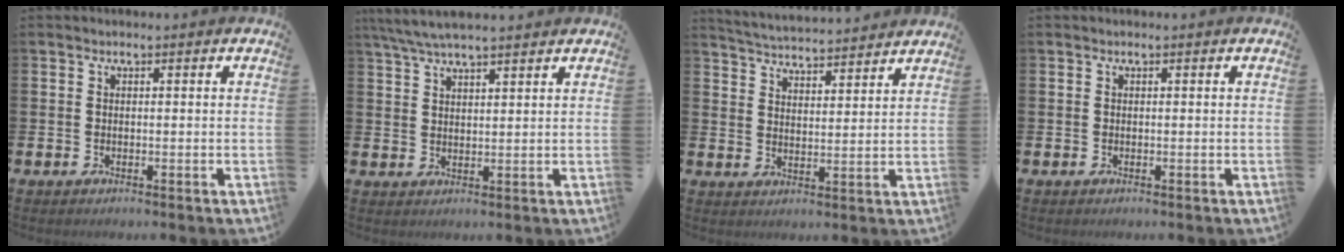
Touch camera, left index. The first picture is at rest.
{"total": 5.2, "force": [4.7, 0.7, 2.2], "torque": [-0.056, -0.009, 0.087]}
{"total": 4.8, "force": [4.8, 0.2, 0.1], "torque": [-0.014, -0.036, 0.083]}
{"total": 0.0}